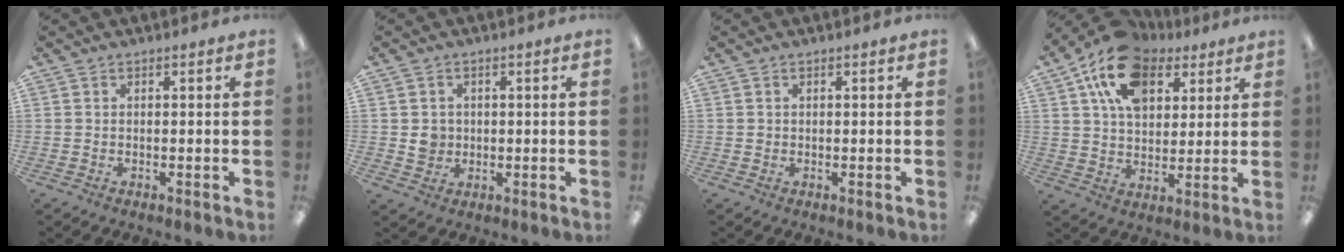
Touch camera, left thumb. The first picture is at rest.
{"total": 3.6, "force": [0.4, 3.4, 1.0], "torque": [-0.009, 0.000, 0.003]}
{"total": 0.7, "force": [0.2, 0.7, 0.2], "torque": [-0.004, 0.005, 0.002]}
{"total": 15.9, "force": [9.1, 10.1, 8.2], "torque": [-0.152, -0.029, 0.168]}